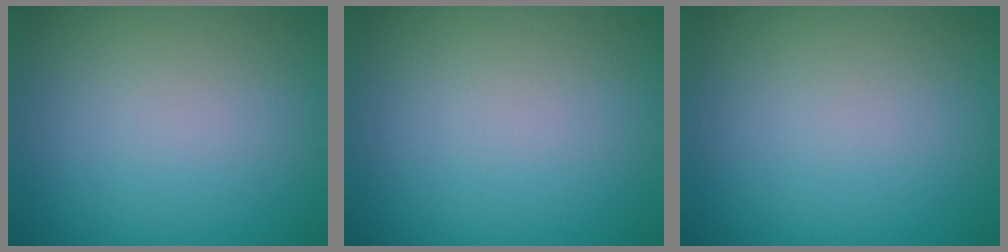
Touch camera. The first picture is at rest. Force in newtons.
{"total": 0.0}
{"total": 0.0}